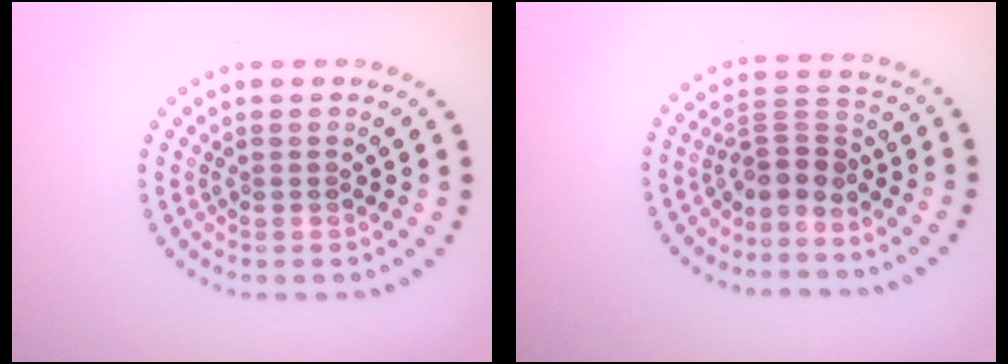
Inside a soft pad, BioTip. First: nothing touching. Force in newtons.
{"total": 2.8, "press": 2.0, "slide": 2.0}